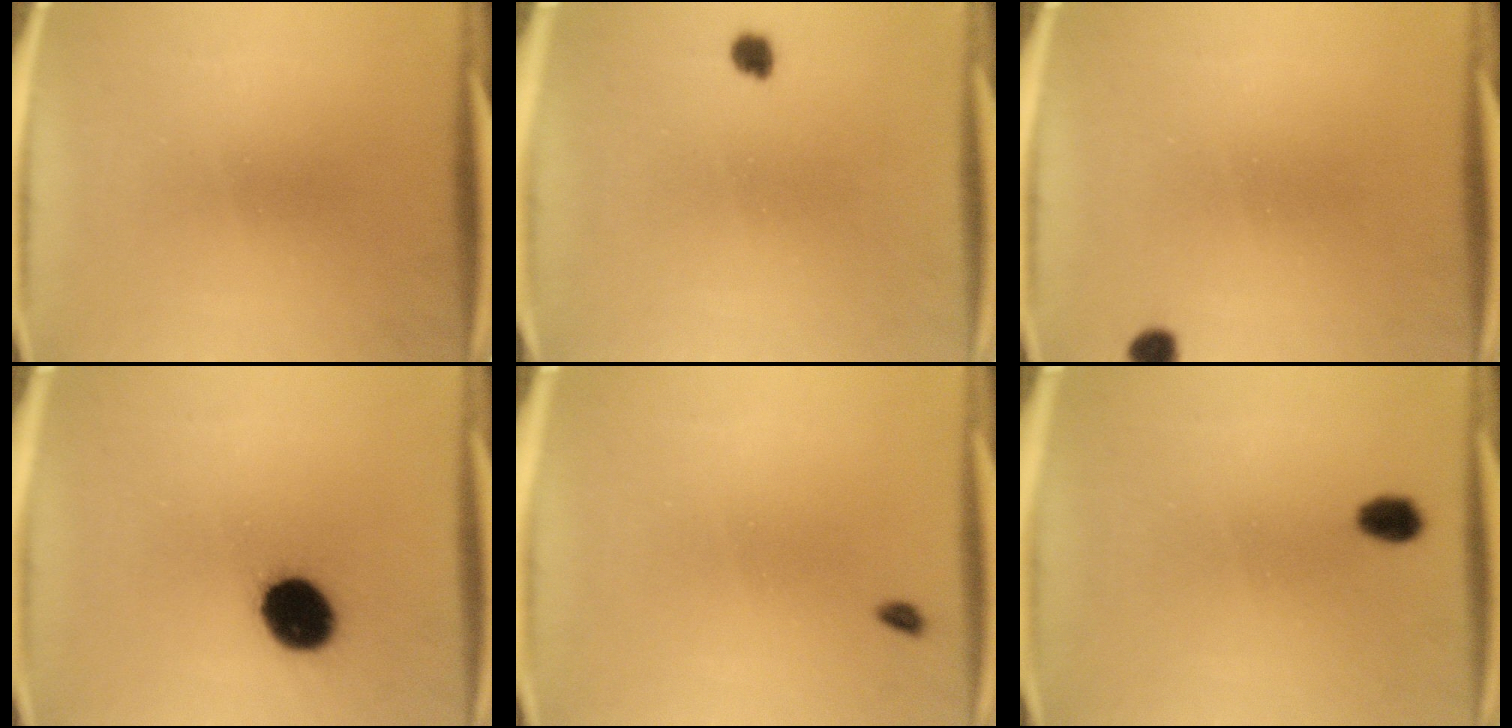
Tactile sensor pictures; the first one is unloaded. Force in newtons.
{"total": 1.8}
{"total": 1.8}
{"total": 12.1}
{"total": 1.1}
{"total": 3.2}